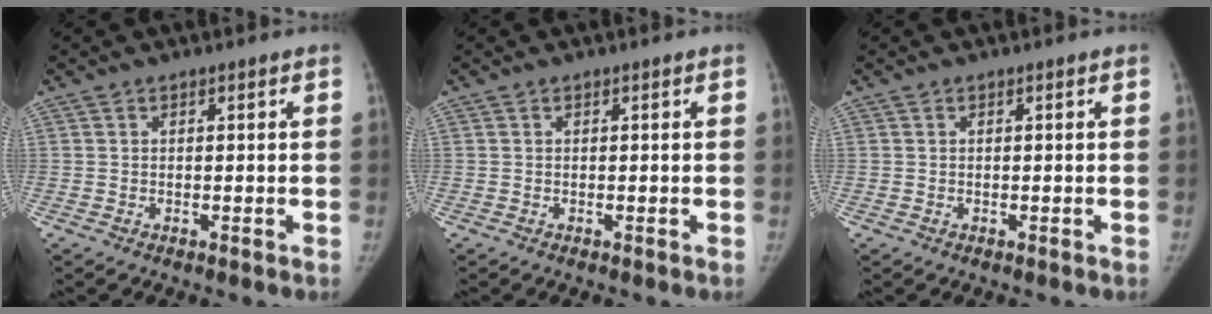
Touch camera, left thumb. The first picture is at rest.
{"total": 0.0}
{"total": 0.0}